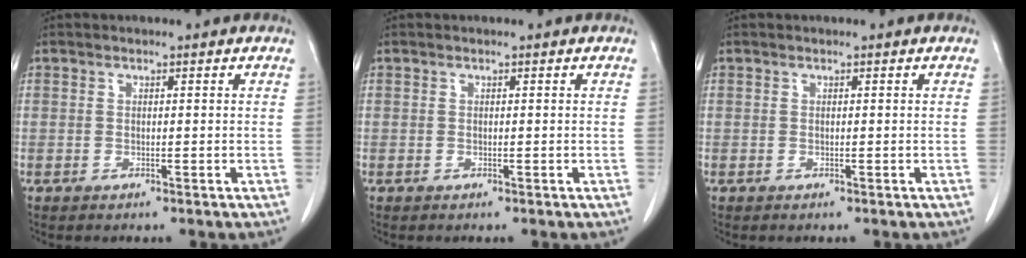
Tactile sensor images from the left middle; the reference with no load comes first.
{"total": 0.0}
{"total": 0.0}